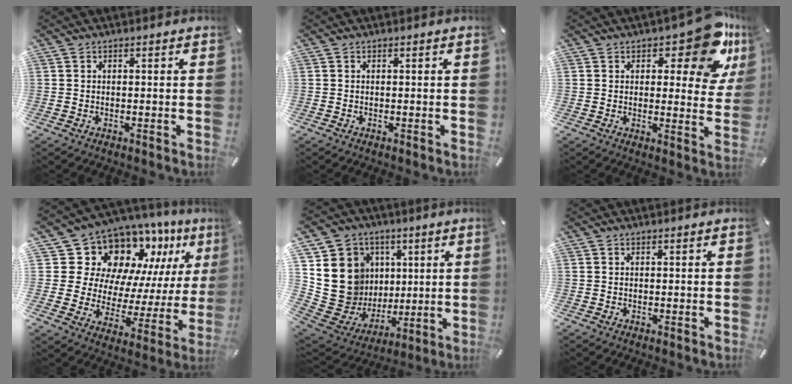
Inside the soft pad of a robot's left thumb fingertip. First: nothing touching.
{"total": 0.0}
{"total": 11.8, "force": [7.0, 5.1, 8.0], "torque": [-0.086, -0.047, 0.117]}
{"total": 15.9, "force": [11.1, 10.1, 5.1], "torque": [-0.092, -0.112, 0.205]}
{"total": 17.2, "force": [2.4, 16.4, 4.9], "torque": [-0.067, -0.029, 0.081]}
{"total": 0.0}